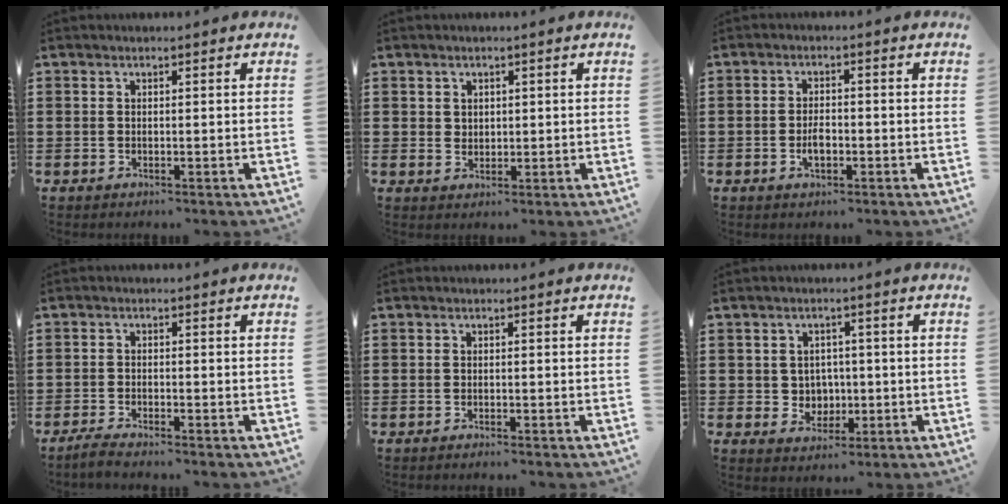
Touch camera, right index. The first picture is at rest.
{"total": 1.7, "force": [1.0, 1.4, 0.1], "torque": [-0.006, 0.008, 0.020]}
{"total": 2.8, "force": [-0.9, 1.3, 2.3], "torque": [-0.044, 0.002, -0.017]}
{"total": 2.0, "force": [-1.9, -0.3, 0.3], "torque": [-0.006, 0.001, -0.037]}
{"total": 0.7, "force": [-0.7, -0.2, 0.1], "torque": [-0.002, -0.003, -0.014]}
{"total": 3.3, "force": [0.1, 3.3, 0.7], "torque": [-0.022, 0.006, -0.003]}